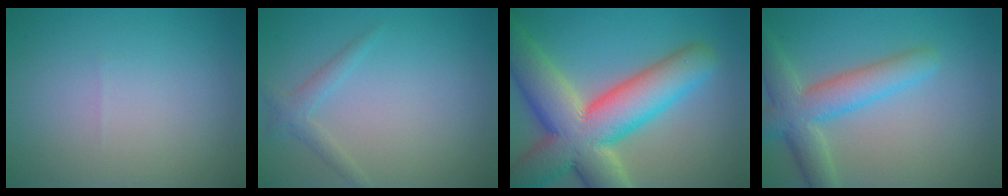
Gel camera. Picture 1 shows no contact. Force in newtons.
{"total": 1.6, "press": 1.6, "slide": 0.1}
{"total": 12.8, "press": 12.8, "slide": 1.0}
{"total": 5.4, "press": 5.4, "slide": 0.1}